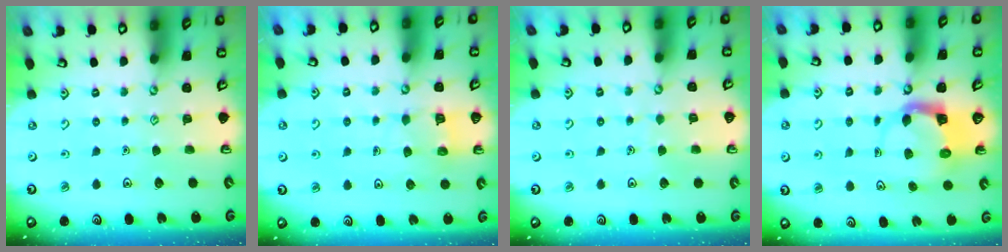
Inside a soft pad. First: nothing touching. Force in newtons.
{"total": 5.1, "press": 5.1, "slide": 0.6}
{"total": 2.7, "press": 2.7, "slide": 0.2}
{"total": 3.7, "press": 3.6, "slide": 0.7}